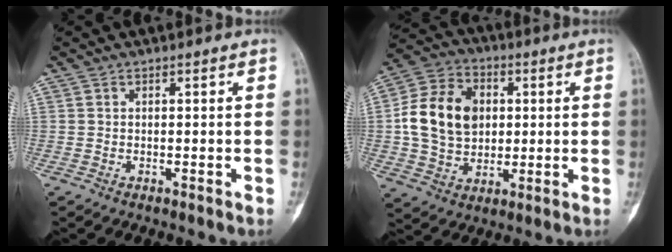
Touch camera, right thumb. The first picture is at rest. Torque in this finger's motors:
{"motor_torque": [1.10, 1.34, 0.61, -0.36, 0.25]}